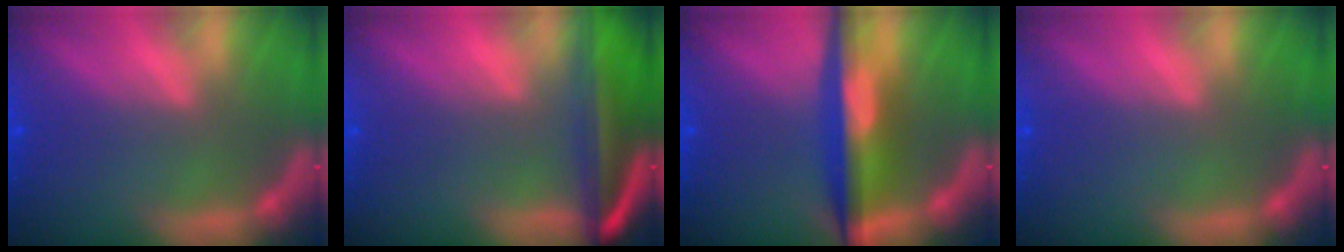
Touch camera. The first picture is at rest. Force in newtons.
{"total": 10.0}
{"total": 7.1}
{"total": 0.0}